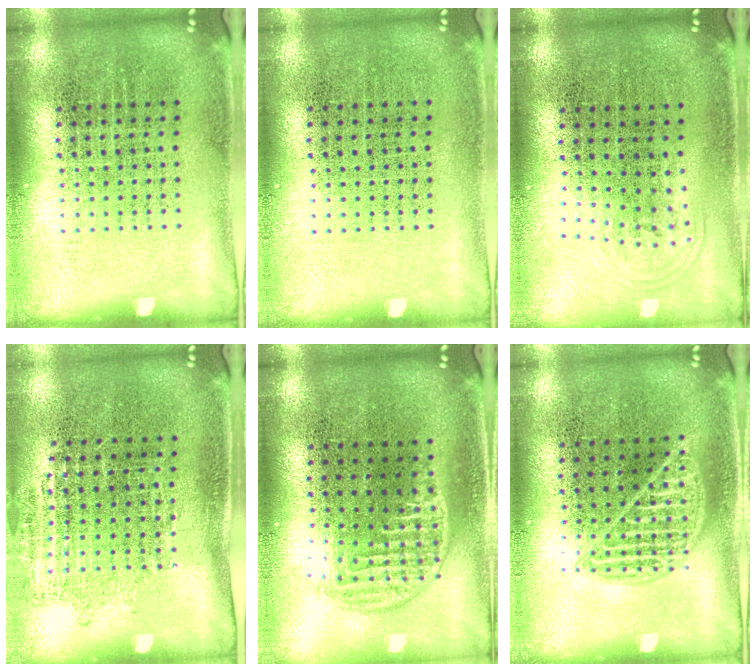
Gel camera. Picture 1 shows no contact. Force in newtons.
{"total": 0.0}
{"total": 0.9, "press": 0.7, "slide": 0.6}
{"total": 1.1, "press": 0.9, "slide": 0.6}
{"total": 1.3, "press": 1.1, "slide": 0.7}
{"total": 2.0, "press": 2.0, "slide": 0.2}